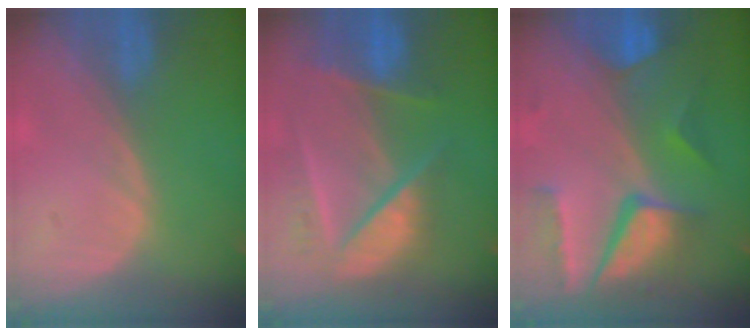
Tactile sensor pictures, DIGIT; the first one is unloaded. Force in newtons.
{"total": 9.9, "press": 8.3, "slide": 5.4}
{"total": 10.3, "press": 8.8, "slide": 5.5}